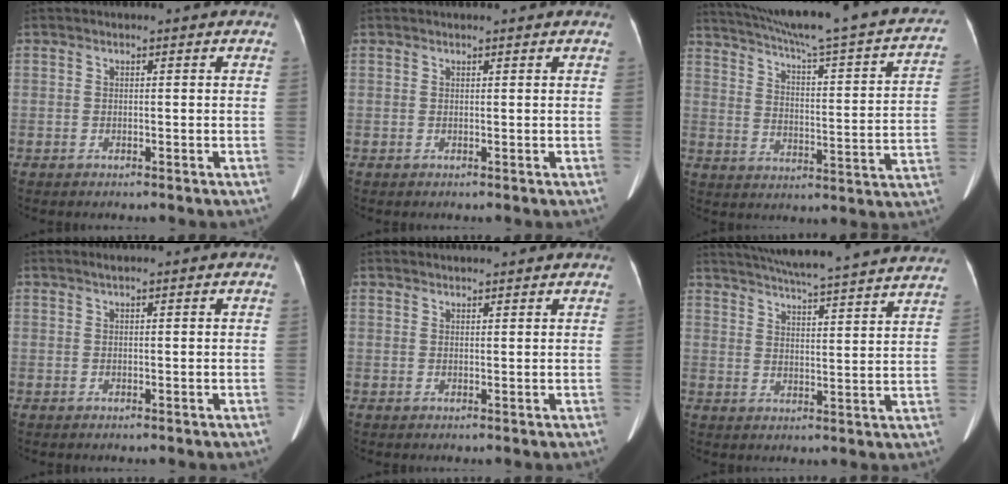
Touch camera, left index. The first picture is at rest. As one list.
[{"total": 1.1, "force": [1.0, 0.1, 0.4], "torque": [-0.009, 0.012, 0.014]}, {"total": 29.1, "force": [24.3, 2.4, 15.8], "torque": [-0.242, -0.028, 0.308]}, {"total": 0.8, "force": [0.6, 0.0, 0.5], "torque": [-0.013, 0.006, 0.014]}, {"total": 4.9, "force": [4.6, 0.9, 1.4], "torque": [-0.015, 0.025, 0.057]}, {"total": 28.0, "force": [25.6, 0.9, 11.3], "torque": [-0.186, -0.024, 0.324]}]